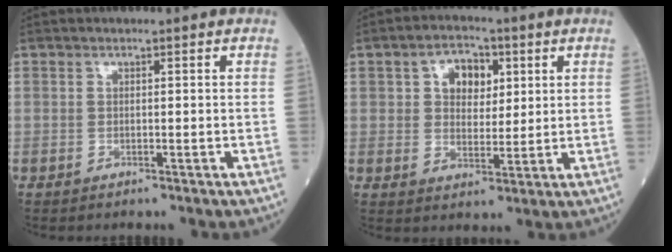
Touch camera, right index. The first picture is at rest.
{"total": 6.5, "force": [2.3, 4.2, 4.4], "torque": [-0.069, 0.016, 0.040]}